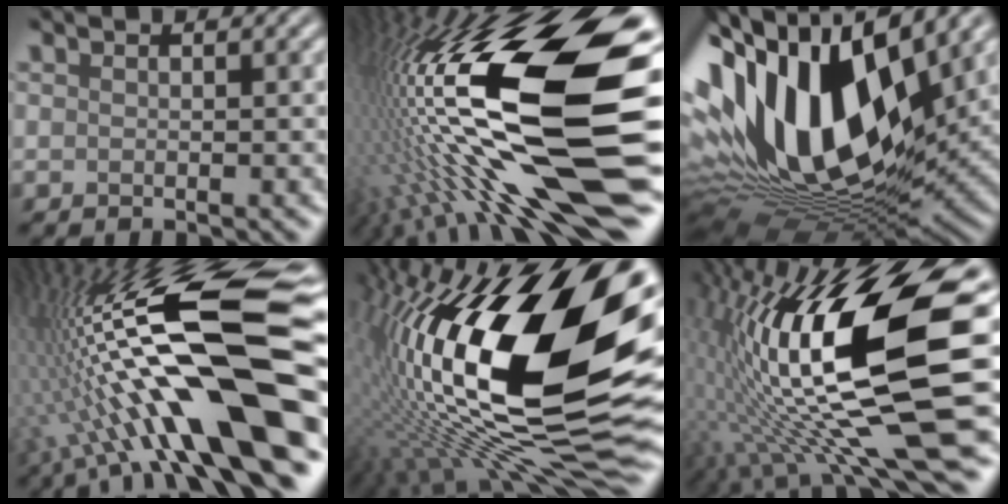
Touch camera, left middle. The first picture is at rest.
{"total": 20.4, "force": [-2.7, 5.9, 19.3], "torque": [-0.353, 0.000, -0.055]}
{"total": 17.5, "force": [3.2, 9.2, 14.5], "torque": [-0.294, 0.020, 0.053]}
{"total": 19.0, "force": [-1.8, 4.6, 18.4], "torque": [-0.310, 0.023, -0.038]}
{"total": 21.5, "force": [2.7, 9.2, 19.2], "torque": [-0.360, 0.014, 0.040]}
{"total": 17.6, "force": [1.1, 5.3, 16.7], "torque": [-0.307, 0.003, 0.032]}